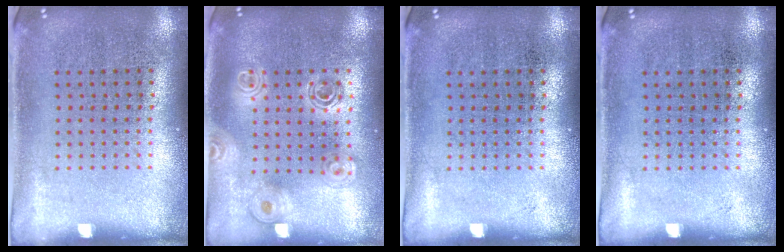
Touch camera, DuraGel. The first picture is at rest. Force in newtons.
{"total": 1.6, "press": 1.4, "slide": 0.8}
{"total": 0.0}
{"total": 0.0}